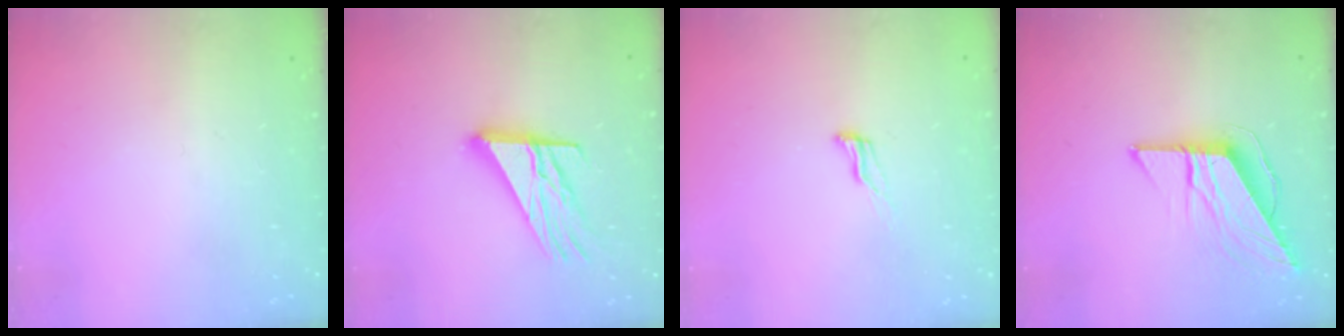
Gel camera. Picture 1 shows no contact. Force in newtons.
{"total": 14.6, "press": 14.5, "slide": 1.4}
{"total": 5.5, "press": 5.4, "slide": 0.5}
{"total": 9.8, "press": 9.8, "slide": 0.5}